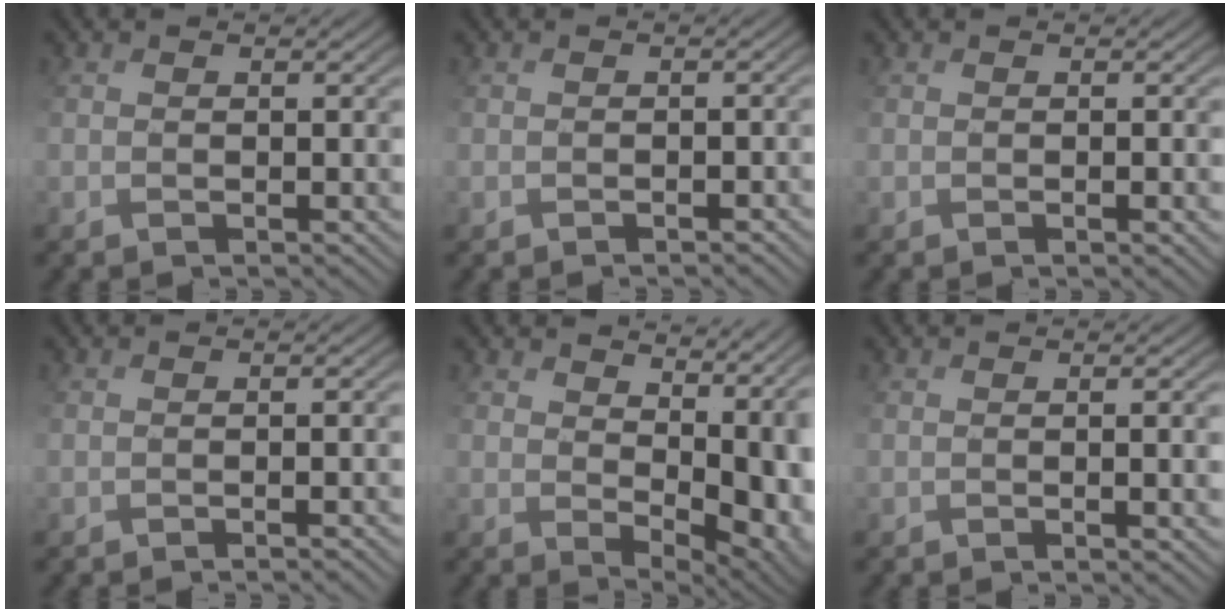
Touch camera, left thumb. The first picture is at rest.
{"total": 1.8, "force": [-1.5, 0.5, 0.9], "torque": [-0.010, 0.003, -0.009]}
{"total": 2.1, "force": [-0.6, 0.9, 1.8], "torque": [-0.029, -0.002, 0.002]}
{"total": 2.9, "force": [-1.4, 0.7, 2.5], "torque": [-0.018, 0.006, -0.002]}
{"total": 12.2, "force": [2.9, 7.4, 9.2], "torque": [-0.148, -0.031, 0.090]}
{"total": 4.6, "force": [-0.6, 1.6, 4.2], "torque": [-0.049, -0.004, 0.006]}